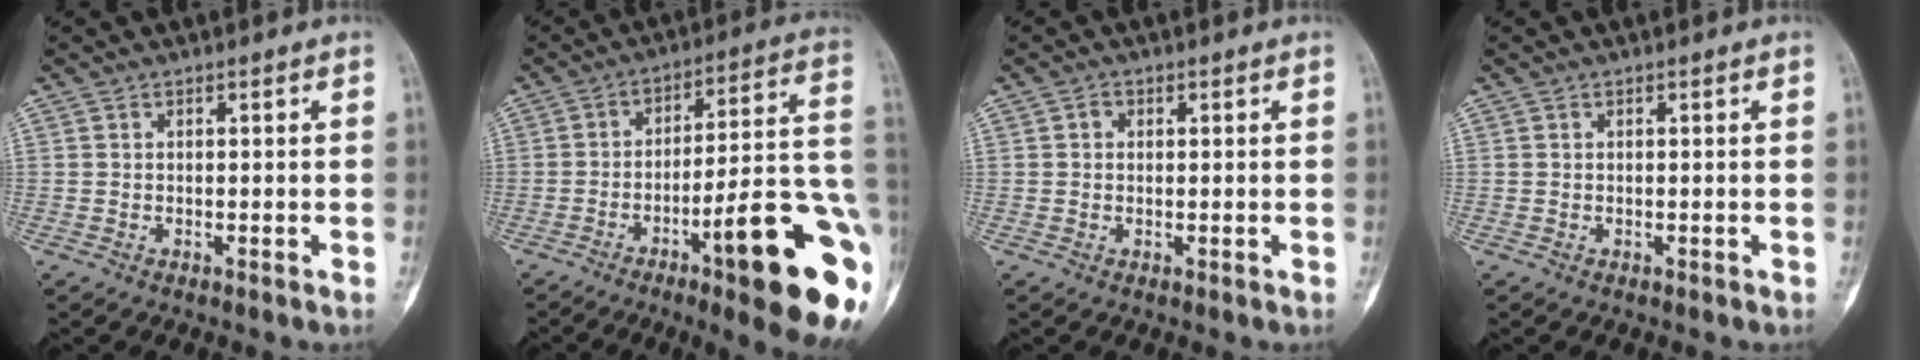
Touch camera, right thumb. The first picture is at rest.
{"total": 24.1, "force": [-9.1, 4.5, 21.9], "torque": [-0.233, 0.039, -0.126]}
{"total": 1.3, "force": [0.2, 1.2, 0.4], "torque": [0.004, 0.003, -0.001]}
{"total": 0.0}